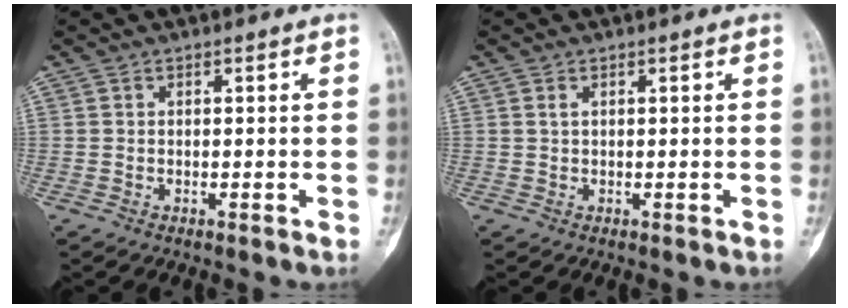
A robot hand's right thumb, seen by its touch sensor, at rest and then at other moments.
{"total": 0.6, "force": [0.3, 0.3, 0.4], "torque": [-0.010, 0.003, 0.006]}